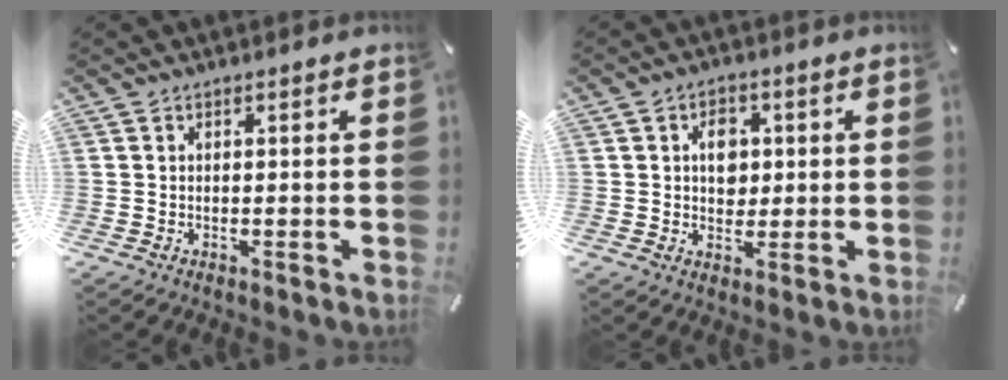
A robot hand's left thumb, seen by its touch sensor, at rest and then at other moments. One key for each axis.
{"total": 5.9, "fx": 0.9, "fy": 4.7, "fz": 3.5, "tx": -0.036, "ty": -0.005, "tz": 0.008}